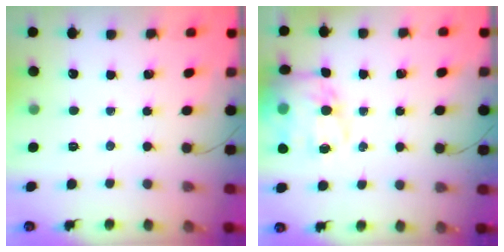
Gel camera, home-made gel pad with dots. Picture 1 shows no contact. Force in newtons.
{"total": 15.5, "press": 15.2, "slide": 3.1}